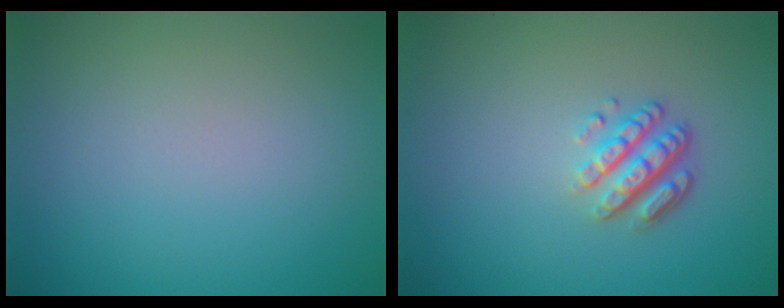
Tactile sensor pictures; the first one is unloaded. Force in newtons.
{"total": 3.6, "press": 2.6, "slide": 2.5}